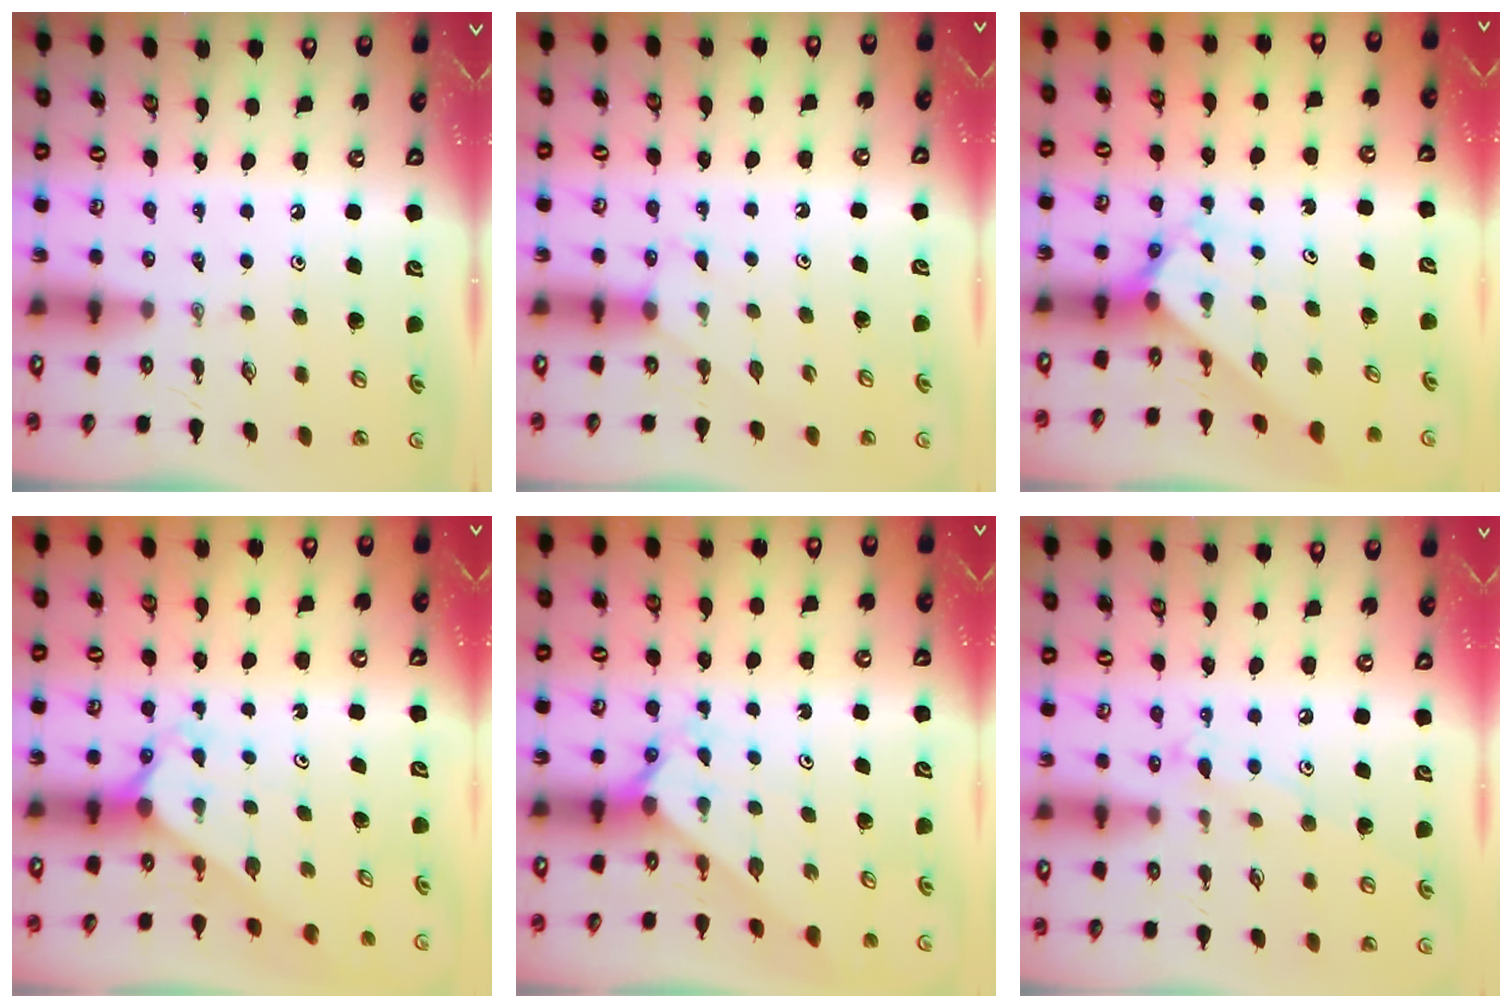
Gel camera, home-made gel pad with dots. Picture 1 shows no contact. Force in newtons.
{"total": 5.0, "press": 4.9, "slide": 0.6}
{"total": 2.4, "press": 2.4, "slide": 0.2}
{"total": 2.2, "press": 2.2, "slide": 0.2}
{"total": 1.8, "press": 1.8, "slide": 0.2}
{"total": 9.0, "press": 9.0, "slide": 0.7}